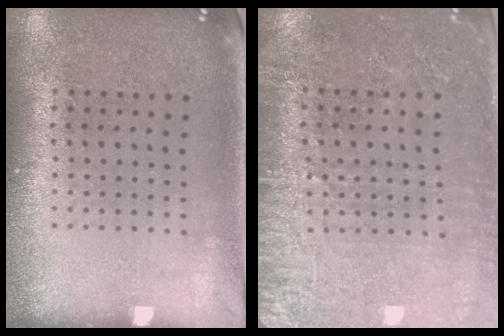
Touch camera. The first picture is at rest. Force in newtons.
{"total": 3.0, "press": 2.8, "slide": 0.9}